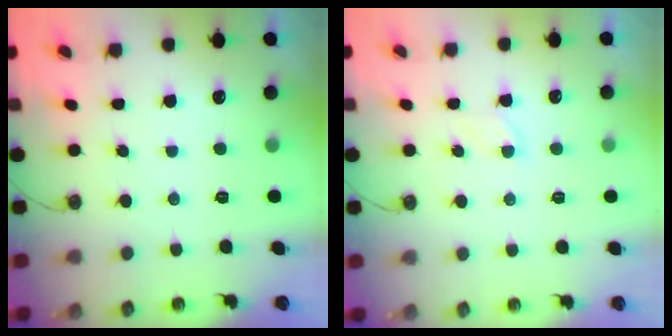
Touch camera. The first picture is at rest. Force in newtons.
{"total": 2.3, "press": 2.2, "slide": 0.3}